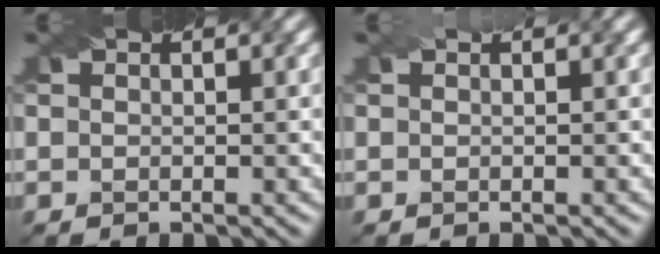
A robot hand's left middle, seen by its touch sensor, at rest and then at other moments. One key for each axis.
{"total": 0.0}